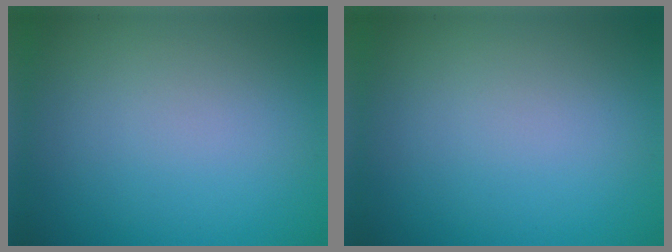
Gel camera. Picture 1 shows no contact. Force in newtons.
{"total": 0.0}